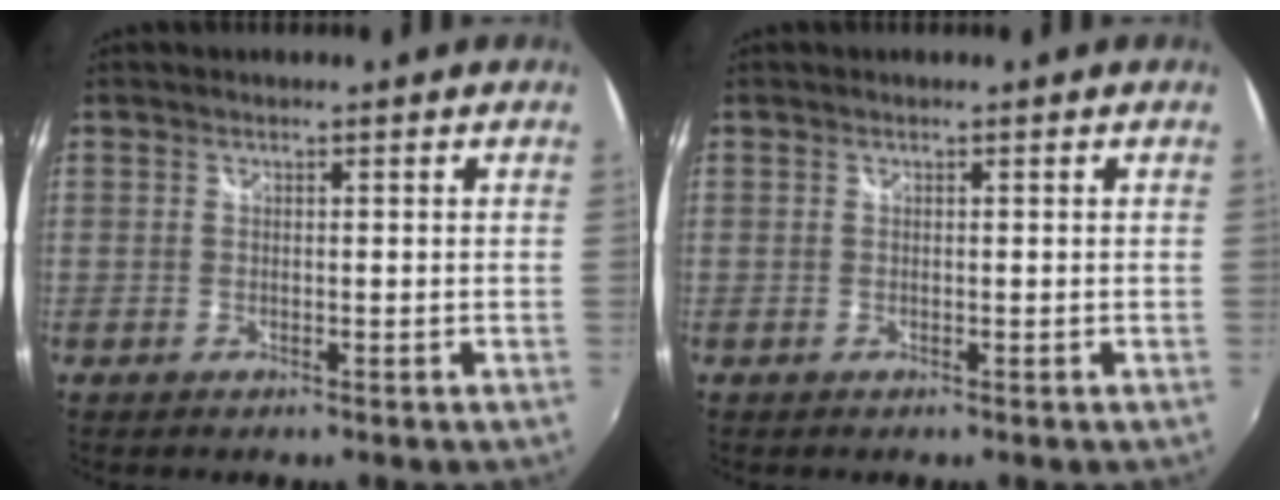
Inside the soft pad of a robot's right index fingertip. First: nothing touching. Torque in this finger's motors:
{"motor_torque": [-0.01, 0.01, 0.00, 0.00]}